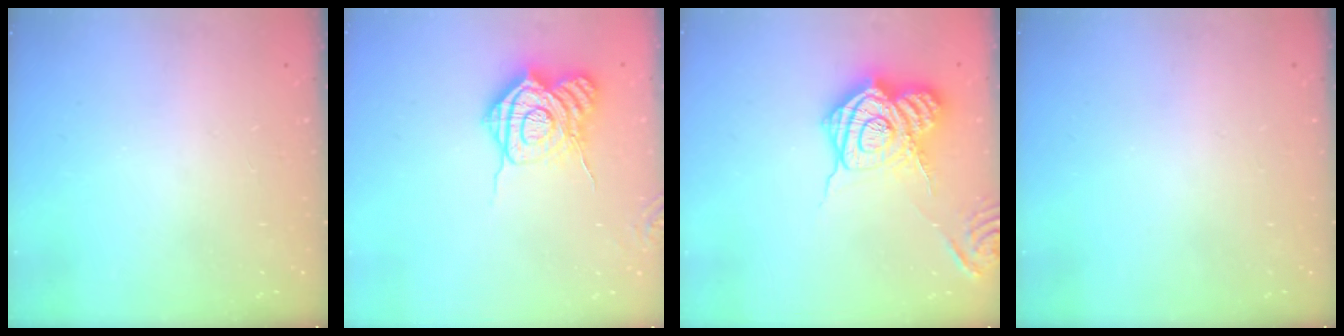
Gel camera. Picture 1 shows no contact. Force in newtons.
{"total": 15.5, "press": 15.5, "slide": 1.1}
{"total": 18.9, "press": 18.9, "slide": 1.5}
{"total": 0.0}